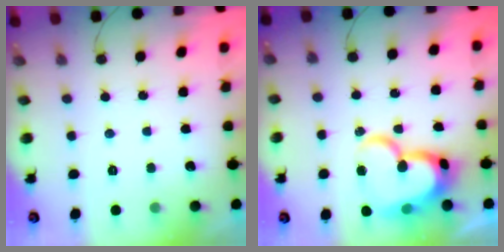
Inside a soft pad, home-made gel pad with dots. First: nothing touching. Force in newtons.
{"total": 20.3, "press": 20.2, "slide": 2.0}